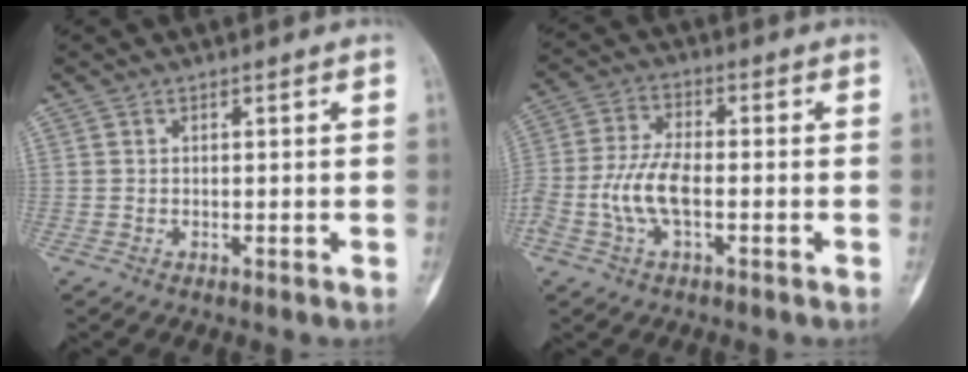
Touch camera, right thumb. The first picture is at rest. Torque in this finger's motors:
{"motor_torque": [0.27, 0.26, 0.21, -0.18, 0.08]}